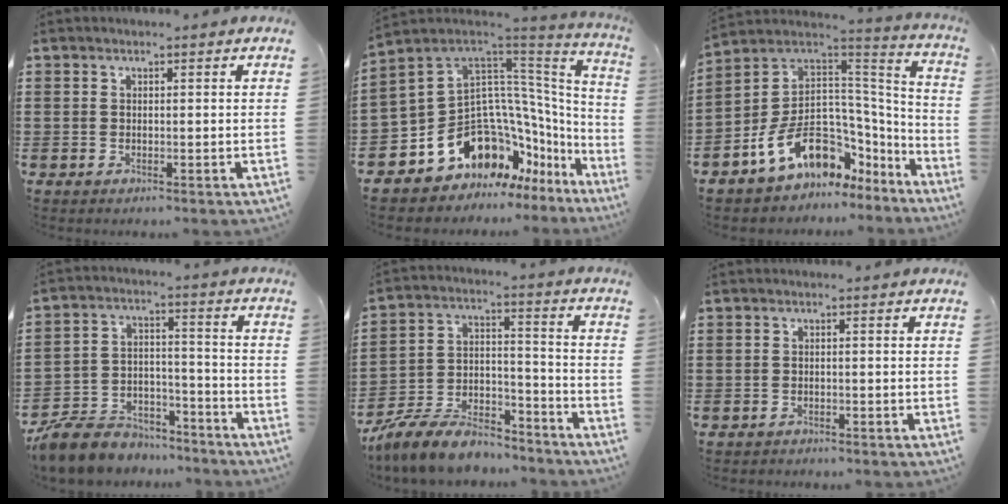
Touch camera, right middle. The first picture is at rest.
{"total": 14.1, "force": [-6.5, 10.4, 6.9], "torque": [-0.166, -0.005, -0.103]}
{"total": 12.2, "force": [-5.5, 8.3, 7.1], "torque": [-0.171, 0.007, -0.100]}
{"total": 8.3, "force": [-7.8, 2.6, 1.0], "torque": [-0.034, 0.018, -0.158]}
{"total": 10.3, "force": [-9.1, 3.1, 3.6], "torque": [-0.059, 0.035, -0.171]}
{"total": 1.0, "force": [-0.9, 0.4, -0.2], "torque": [0.002, 0.001, -0.020]}